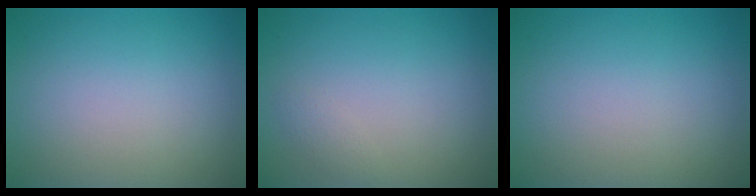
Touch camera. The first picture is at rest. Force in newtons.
{"total": 0.7, "press": 0.7, "slide": 0.0}
{"total": 0.0}